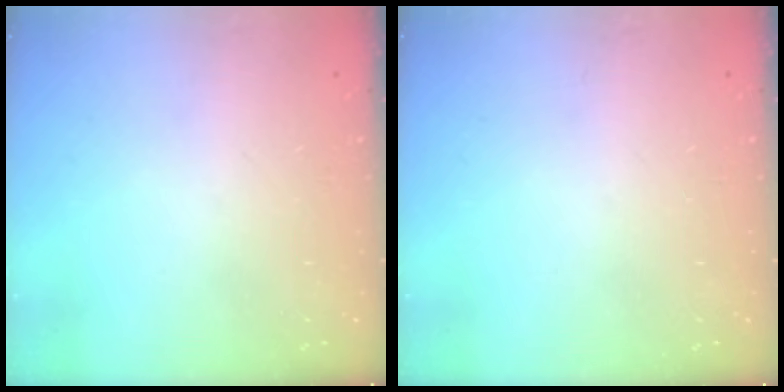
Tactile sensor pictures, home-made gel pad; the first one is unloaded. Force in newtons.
{"total": 0.0}